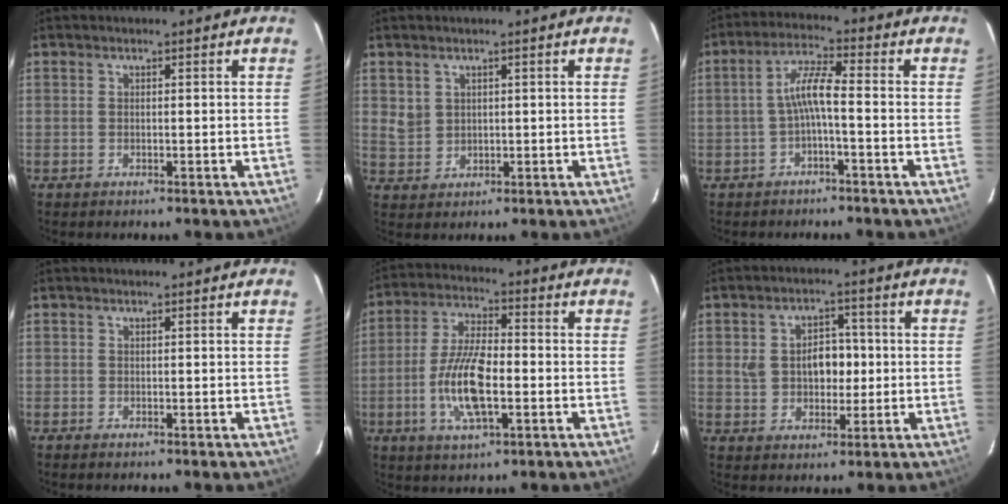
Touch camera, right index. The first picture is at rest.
{"total": 3.2, "force": [1.2, 2.8, 0.9], "torque": [-0.012, 0.005, 0.032]}
{"total": 5.1, "force": [-1.6, 0.5, 4.8], "torque": [-0.106, 0.015, -0.029]}
{"total": 0.0}
{"total": 11.7, "force": [-2.9, 4.1, 10.6], "torque": [-0.214, -0.002, -0.055]}
{"total": 7.2, "force": [0.4, 5.3, 4.8], "torque": [-0.086, 0.018, 0.013]}